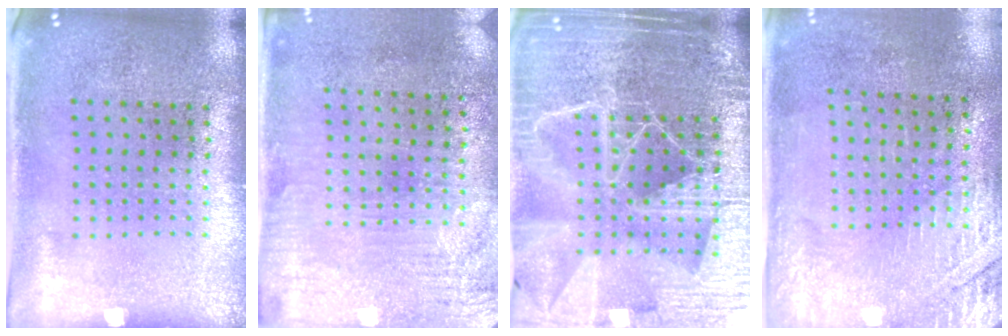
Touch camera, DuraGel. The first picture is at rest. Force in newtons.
{"total": 3.4, "press": 2.8, "slide": 1.9}
{"total": 6.1, "press": 5.3, "slide": 3.0}
{"total": 2.7, "press": 2.3, "slide": 1.4}